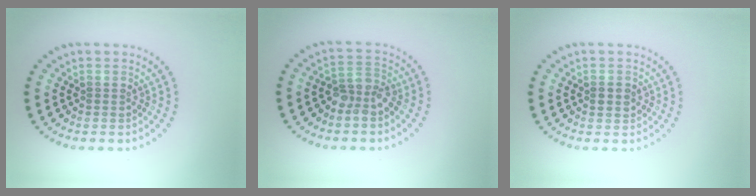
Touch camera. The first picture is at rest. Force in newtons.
{"total": 2.8, "press": 2.2, "slide": 1.6}
{"total": 1.2, "press": 1.2, "slide": 0.2}